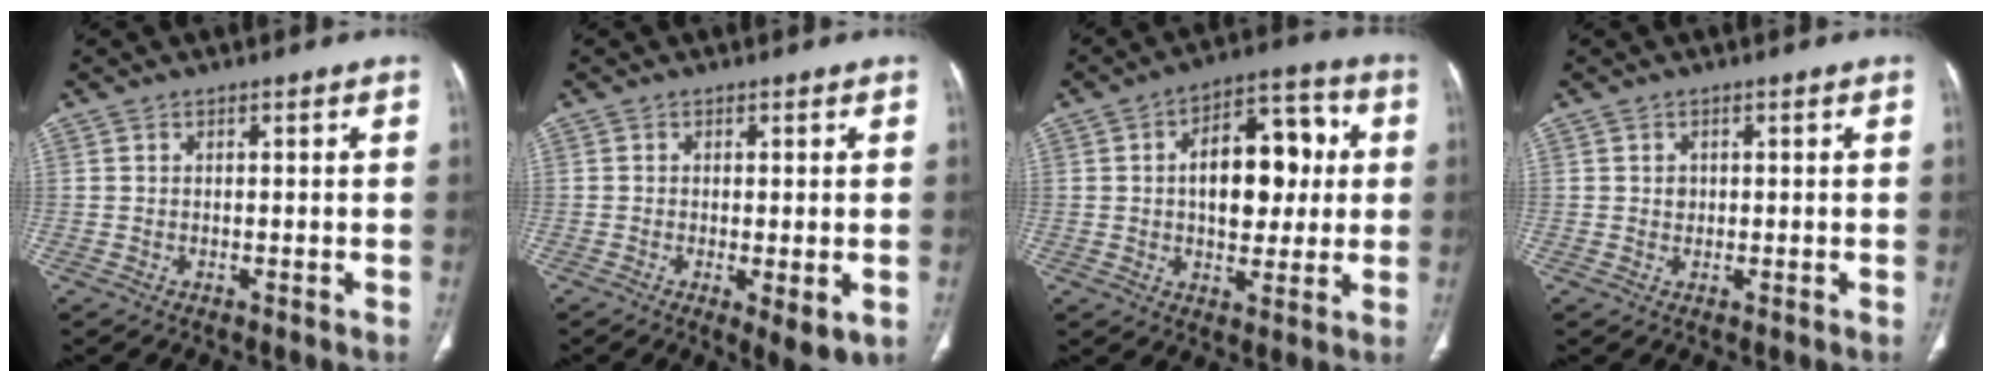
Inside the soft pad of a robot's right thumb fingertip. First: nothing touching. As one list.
[{"total": 5.3, "force": [-1.4, 1.6, 4.8], "torque": [-0.077, -0.017, -0.018]}, {"total": 15.5, "force": [1.8, 9.2, 12.4], "torque": [-0.139, 0.023, 0.024]}, {"total": 1.1, "force": [0.2, 1.0, 0.5], "torque": [-0.003, 0.002, 0.004]}]